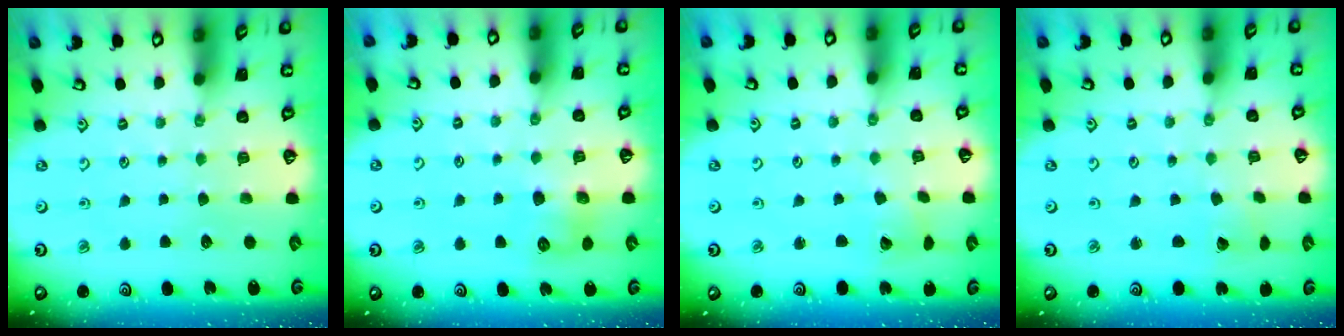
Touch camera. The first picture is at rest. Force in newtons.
{"total": 7.1, "press": 7.1, "slide": 0.3}
{"total": 2.8, "press": 2.8, "slide": 0.4}
{"total": 2.4, "press": 2.4, "slide": 0.1}